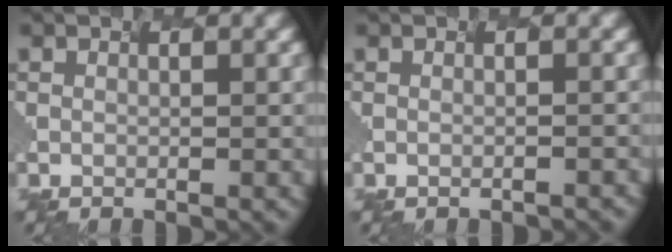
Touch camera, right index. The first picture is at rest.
{"total": 1.2, "force": [-0.2, 0.6, 1.0], "torque": [0.009, 0.011, 0.001]}